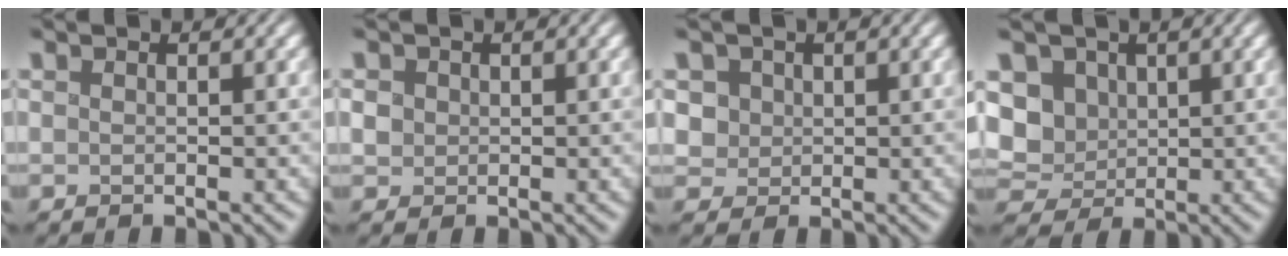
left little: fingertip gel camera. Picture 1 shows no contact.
{"total": 1.2, "force": [-0.1, 1.1, 0.3], "torque": [-0.006, -0.001, 0.001]}
{"total": 2.2, "force": [0.4, 2.1, 0.7], "torque": [-0.020, -0.003, 0.016]}
{"total": 5.2, "force": [0.6, 4.5, 2.6], "torque": [-0.065, 0.007, -0.002]}